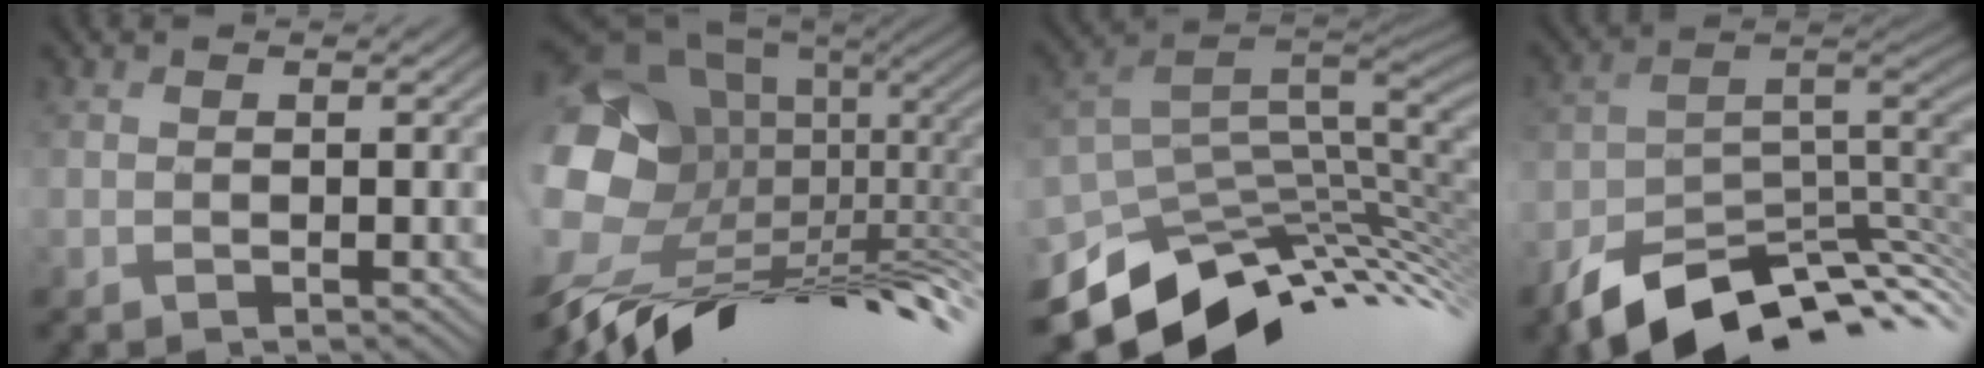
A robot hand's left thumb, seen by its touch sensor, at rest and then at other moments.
{"total": 18.8, "force": [-4.4, 11.0, 14.6], "torque": [-0.273, -0.017, -0.060]}
{"total": 12.7, "force": [-4.4, 7.3, 9.4], "torque": [-0.195, -0.029, -0.065]}
{"total": 12.6, "force": [-7.9, 6.3, 7.5], "torque": [-0.142, -0.016, -0.126]}